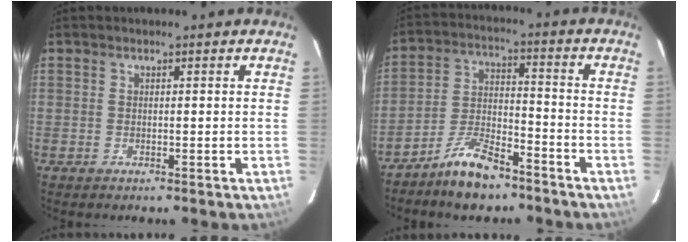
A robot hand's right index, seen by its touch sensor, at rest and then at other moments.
{"total": 9.6, "force": [-7.5, 3.2, 5.1], "torque": [-0.112, 0.011, -0.139]}